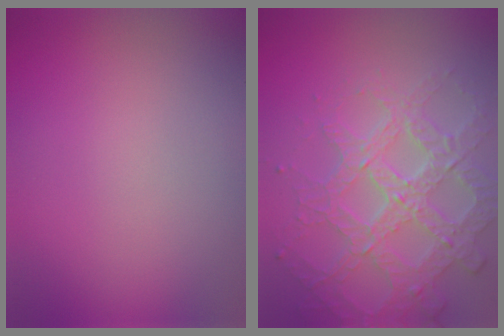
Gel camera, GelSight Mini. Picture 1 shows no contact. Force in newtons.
{"total": 4.5, "press": 4.3, "slide": 1.2}